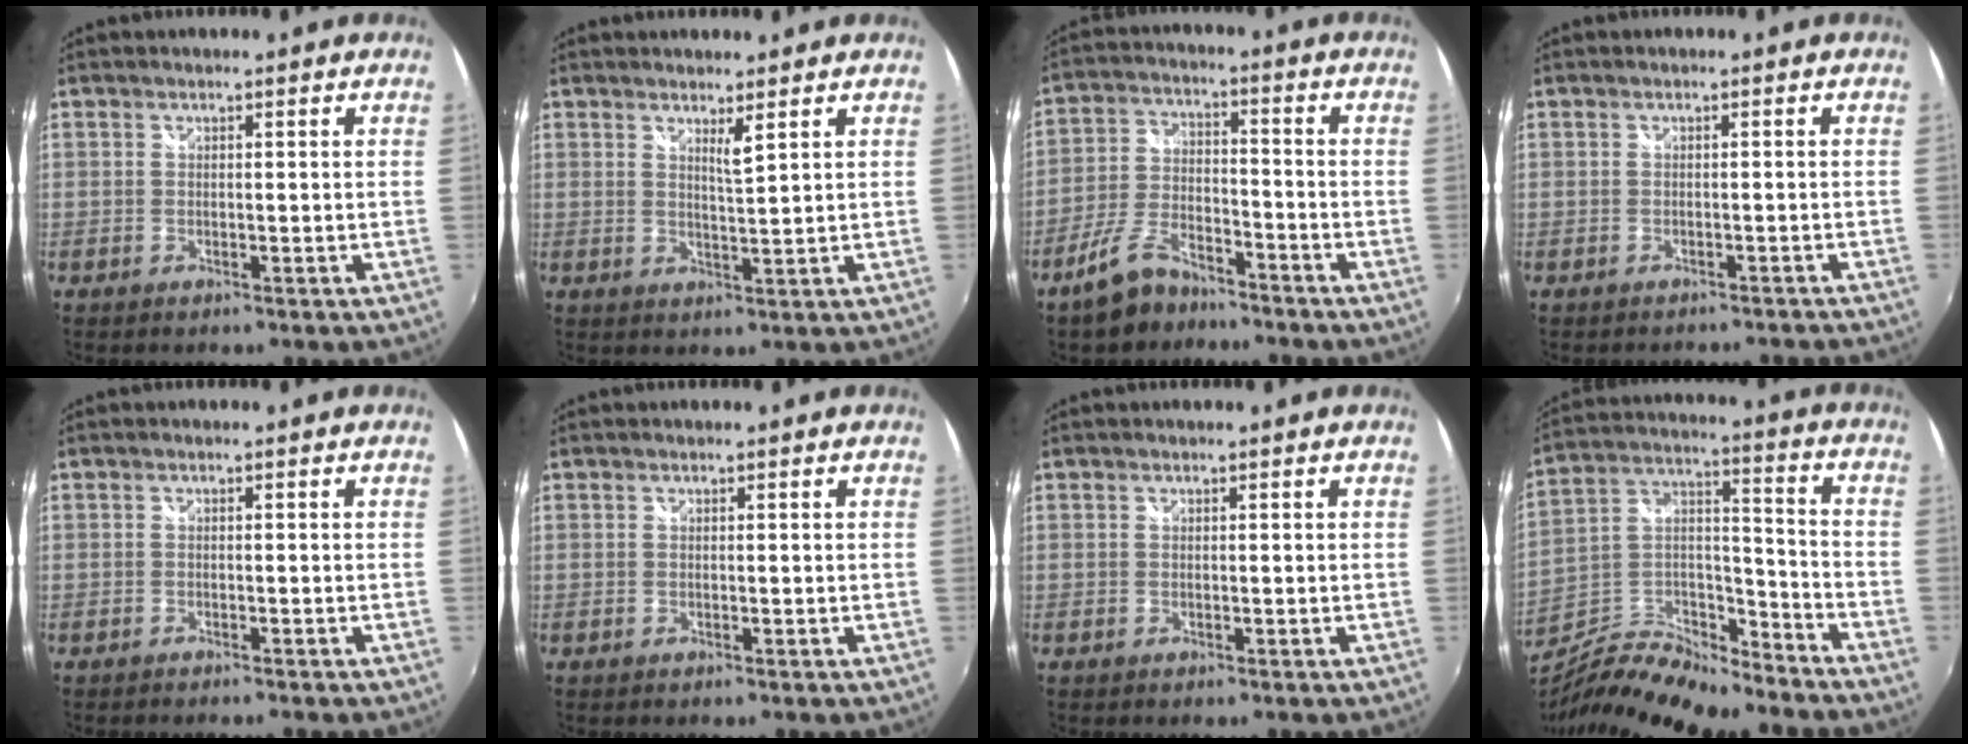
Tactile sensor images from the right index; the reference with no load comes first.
{"total": 2.6, "force": [1.6, -0.2, 2.0], "torque": [-0.035, -0.005, 0.024]}
{"total": 8.9, "force": [-6.9, 3.8, 4.2], "torque": [-0.098, 0.006, -0.123]}
{"total": 5.2, "force": [-4.8, 1.6, 1.3], "torque": [-0.027, -0.011, -0.056]}
{"total": 1.8, "force": [-1.7, 0.3, 0.5], "torque": [-0.020, -0.013, -0.030]}
{"total": 0.0}
{"total": 0.0}
{"total": 17.2, "force": [-14.2, 4.3, 8.6], "torque": [-0.176, 0.003, -0.250]}